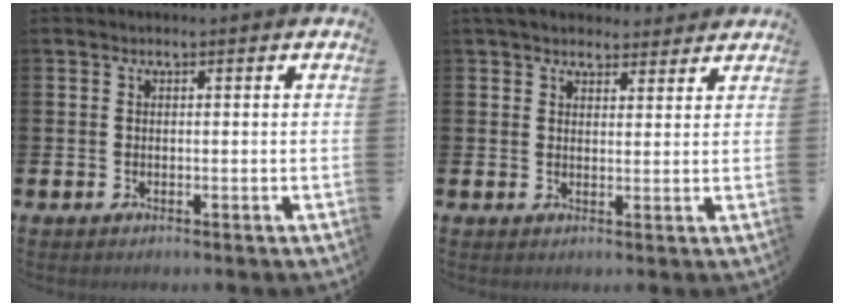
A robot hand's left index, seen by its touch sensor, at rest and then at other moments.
{"total": 4.6, "force": [4.2, 1.7, 0.7], "torque": [-0.022, -0.013, 0.079]}